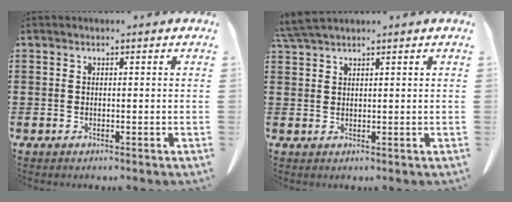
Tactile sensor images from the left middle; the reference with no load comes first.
{"total": 3.0, "force": [2.7, 0.2, 1.4], "torque": [-0.042, -0.004, 0.051]}